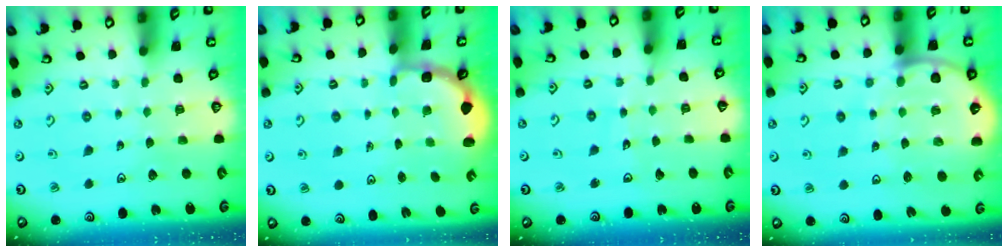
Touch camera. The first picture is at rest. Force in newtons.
{"total": 2.7, "press": 2.3, "slide": 1.4}
{"total": 5.7, "press": 5.6, "slide": 0.7}
{"total": 8.9, "press": 8.8, "slide": 1.3}